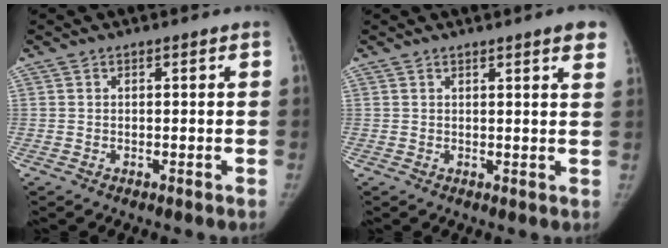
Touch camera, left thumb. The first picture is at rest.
{"total": 5.0, "force": [3.4, 0.5, 3.6], "torque": [-0.028, -0.004, 0.032]}